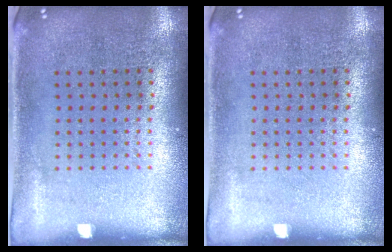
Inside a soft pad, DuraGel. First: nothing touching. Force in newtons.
{"total": 0.0}